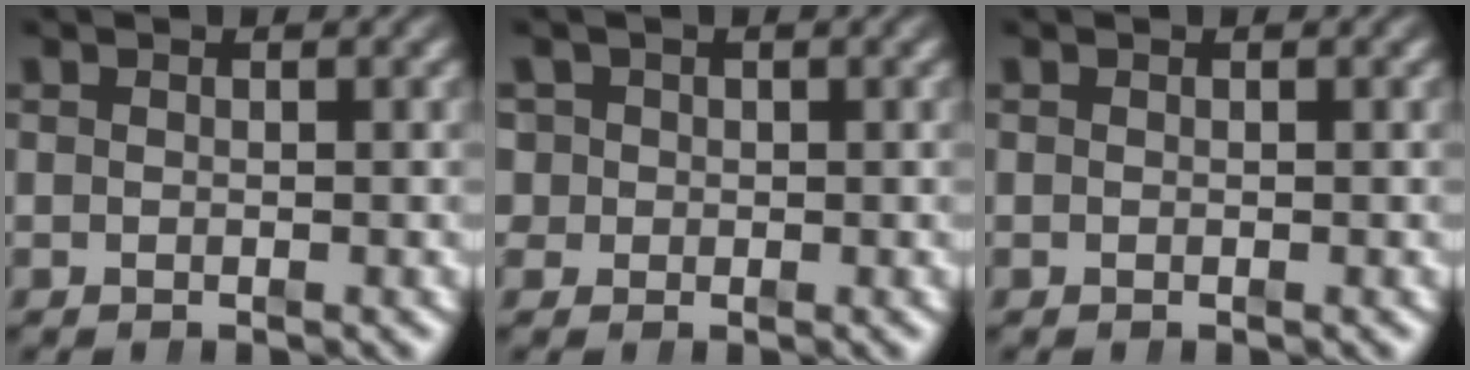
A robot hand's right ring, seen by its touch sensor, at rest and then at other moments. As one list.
[{"total": 3.6, "force": [0.0, 3.4, 1.2], "torque": [-0.036, -0.012, 0.000]}, {"total": 0.0}]